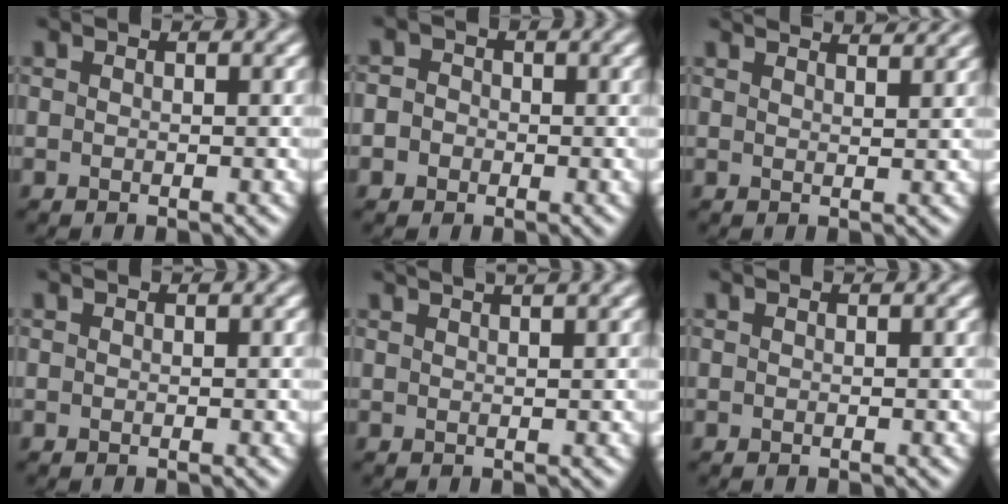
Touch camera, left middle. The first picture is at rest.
{"total": 2.0, "force": [-0.2, 1.9, 0.4], "torque": [0.008, 0.009, -0.023]}
{"total": 5.7, "force": [4.9, 1.6, 2.4], "torque": [-0.019, 0.034, 0.039]}
{"total": 0.0}
{"total": 5.1, "force": [3.5, 2.0, 3.1], "torque": [-0.019, 0.039, 0.019]}
{"total": 0.0}